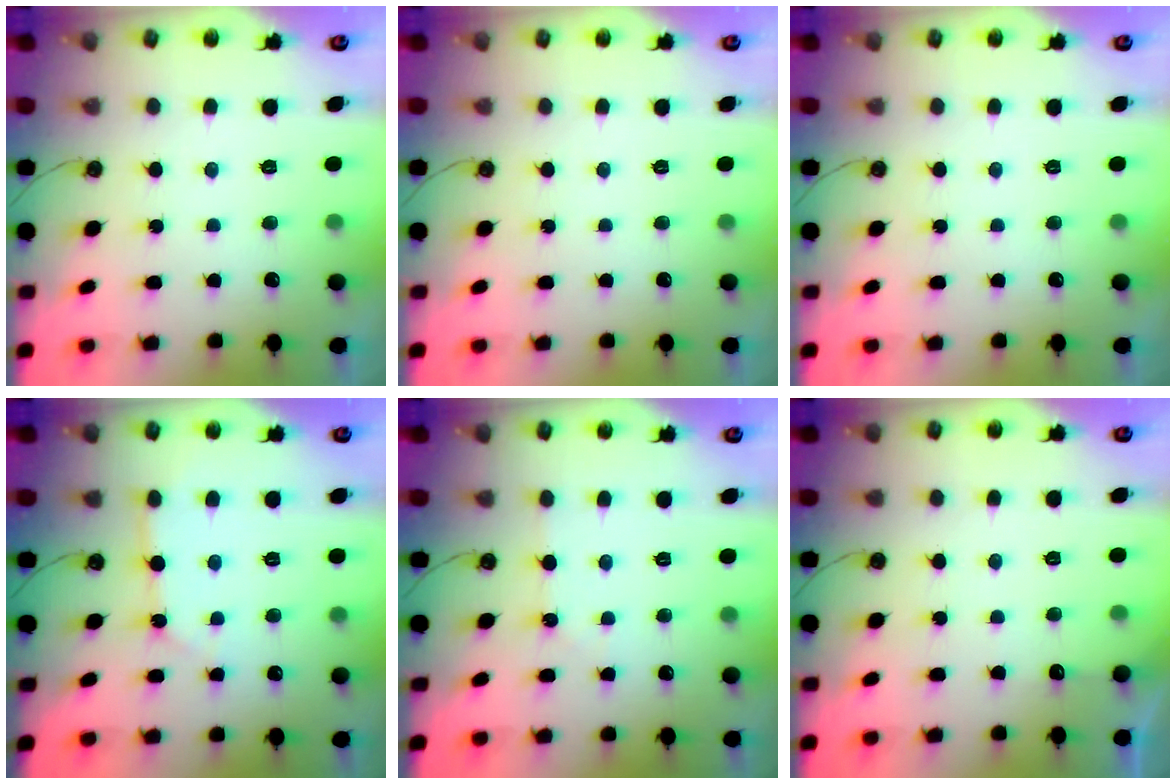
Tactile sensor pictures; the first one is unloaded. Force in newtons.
{"total": 0.0}
{"total": 0.0}
{"total": 3.9, "press": 3.9, "slide": 0.3}
{"total": 2.9, "press": 2.8, "slide": 0.5}
{"total": 2.8, "press": 2.8, "slide": 0.4}